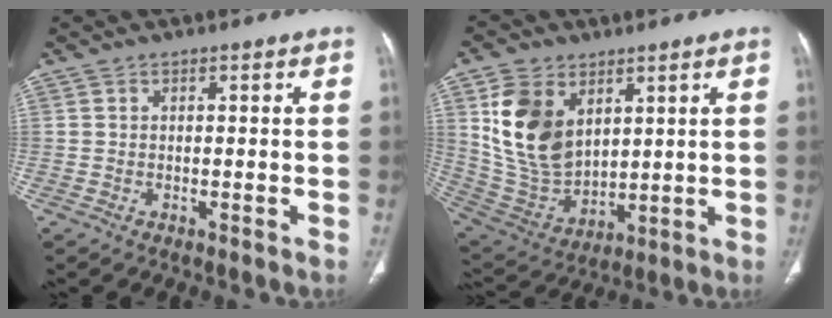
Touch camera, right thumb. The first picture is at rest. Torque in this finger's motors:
{"motor_torque": [0.64, 2.46, -0.02, 0.34, 0.28]}